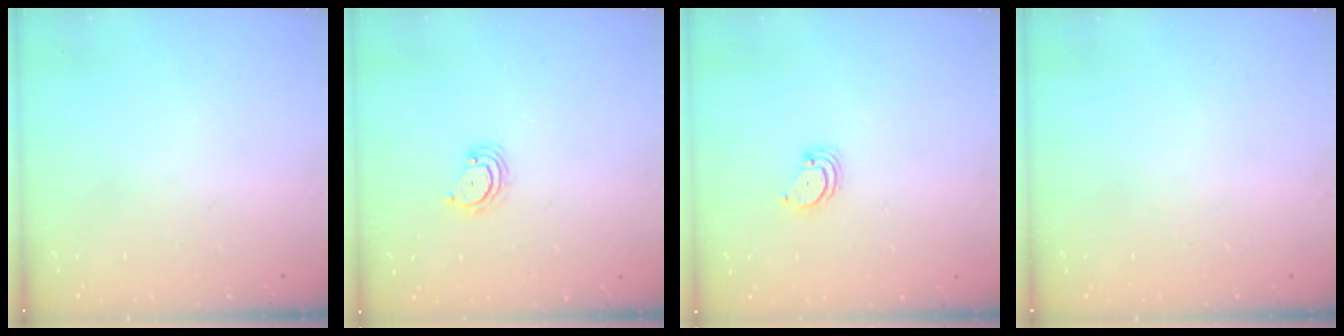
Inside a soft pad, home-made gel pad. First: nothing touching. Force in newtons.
{"total": 3.8, "press": 3.8, "slide": 0.5}
{"total": 2.2, "press": 2.2, "slide": 0.3}
{"total": 0.0}